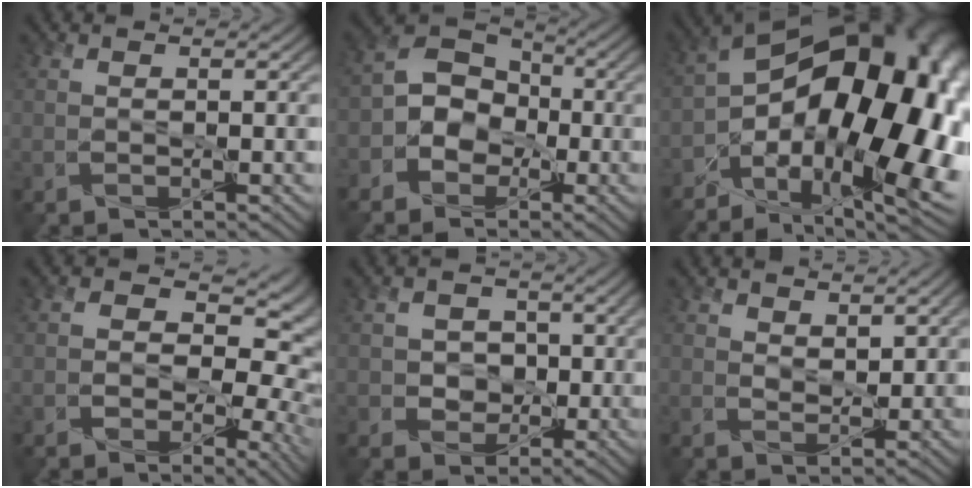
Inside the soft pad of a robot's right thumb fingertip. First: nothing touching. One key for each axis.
{"total": 7.3, "fx": -2.6, "fy": 5.7, "fz": 3.7, "tx": -0.061, "ty": 0.000, "tz": -0.068}
{"total": 20.9, "fx": -4.1, "fy": 11.9, "fz": 16.7, "tx": -0.236, "ty": -0.034, "tz": -0.035}
{"total": 11.9, "fx": -0.5, "fy": 8.8, "fz": 7.9, "tx": -0.103, "ty": -0.004, "tz": -0.019}
{"total": 4.6, "fx": 0.2, "fy": 4.1, "fz": 2.0, "tx": -0.045, "ty": 0.003, "tz": 0.001}
{"total": 2.8, "fx": 1.8, "fy": 1.5, "fz": 1.5, "tx": -0.037, "ty": -0.005, "tz": 0.028}